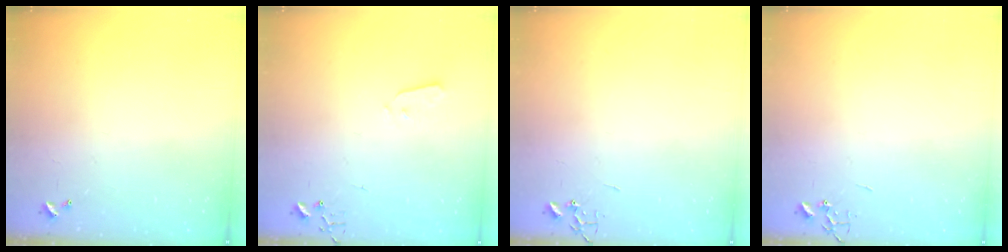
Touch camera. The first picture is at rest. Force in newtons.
{"total": 3.5, "press": 3.5, "slide": 0.2}
{"total": 0.0}
{"total": 0.0}